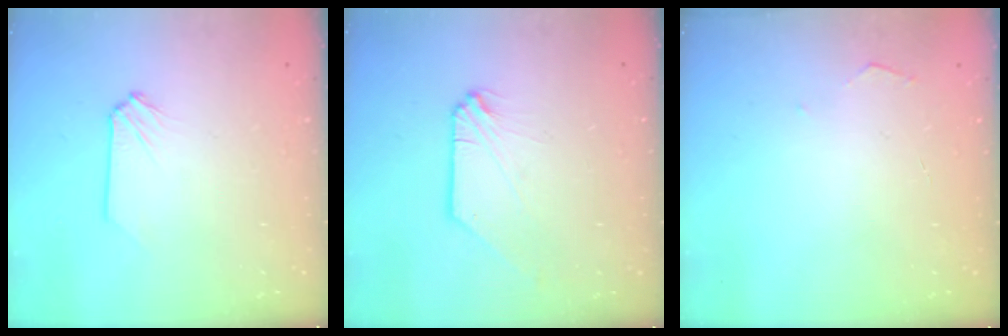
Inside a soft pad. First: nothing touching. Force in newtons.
{"total": 0.7, "press": 0.6, "slide": 0.3}
{"total": 2.8, "press": 2.8, "slide": 0.4}